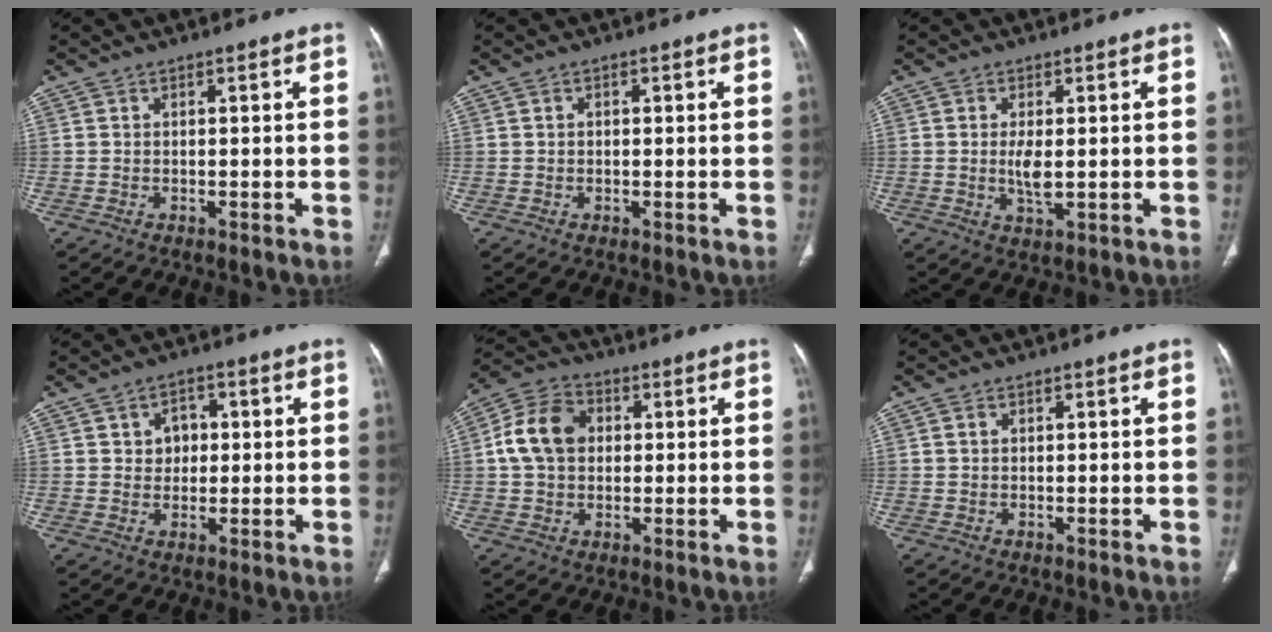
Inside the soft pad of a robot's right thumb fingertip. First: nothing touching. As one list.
[{"total": 0.6, "force": [0.1, 0.4, 0.3], "torque": [-0.003, 0.001, 0.001]}, {"total": 4.0, "force": [0.1, 1.6, 3.7], "torque": [-0.076, -0.011, 0.004]}, {"total": 4.8, "force": [0.9, 3.9, 2.7], "torque": [-0.013, 0.002, 0.012]}, {"total": 10.9, "force": [1.4, 8.3, 6.9], "torque": [-0.118, 0.021, 0.019]}, {"total": 0.7, "force": [0.2, 0.5, 0.4], "torque": [-0.008, 0.002, 0.004]}]